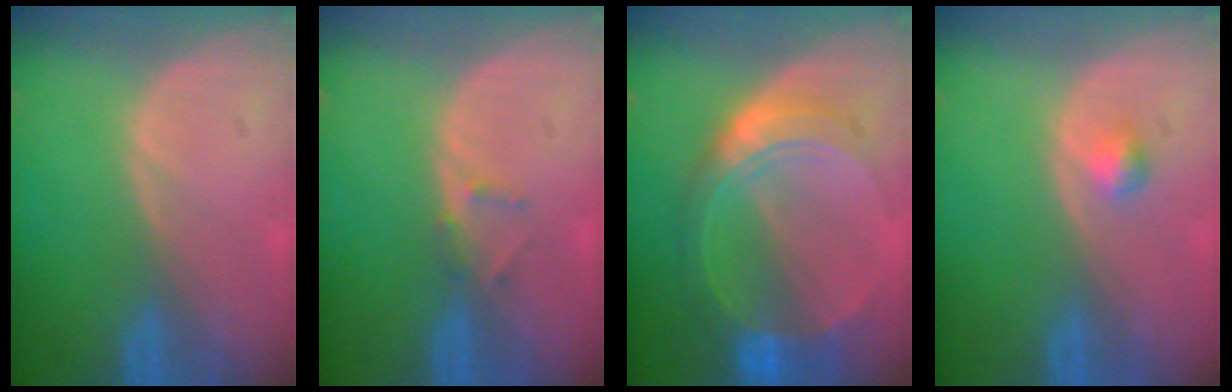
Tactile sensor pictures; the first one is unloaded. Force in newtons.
{"total": 1.3, "press": 1.1, "slide": 0.8}
{"total": 8.5, "press": 8.5, "slide": 0.6}
{"total": 1.5, "press": 1.5, "slide": 0.3}